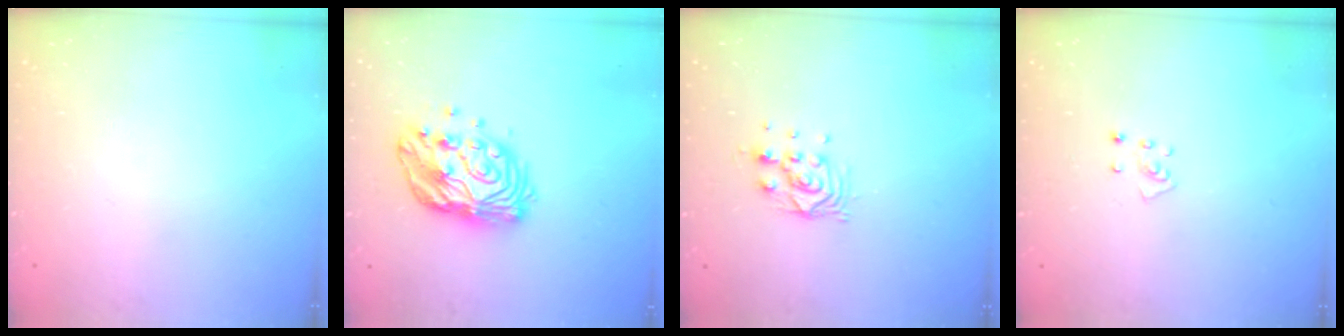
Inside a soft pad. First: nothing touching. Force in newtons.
{"total": 13.0, "press": 13.0, "slide": 0.9}
{"total": 7.2, "press": 7.2, "slide": 0.6}
{"total": 3.9, "press": 3.9, "slide": 0.3}